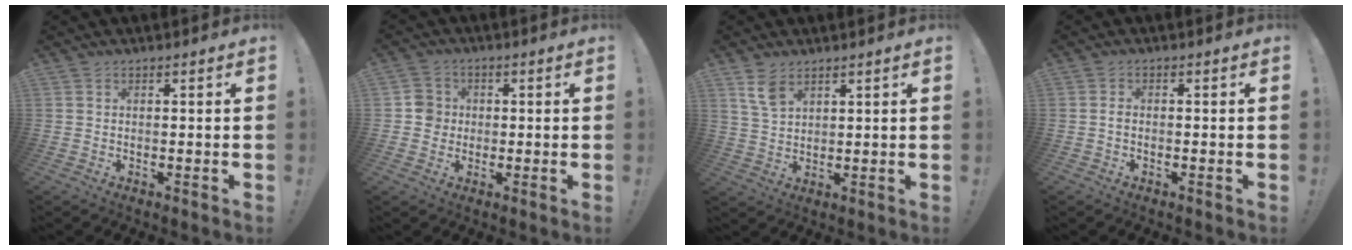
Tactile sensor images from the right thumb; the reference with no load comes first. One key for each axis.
{"total": 5.6, "fx": -0.4, "fy": 5.4, "fz": 1.4, "tx": -0.013, "ty": 0.011, "tz": -0.004}
{"total": 6.2, "fx": 3.9, "fy": 3.4, "fz": 3.5, "tx": -0.056, "ty": -0.016, "tz": 0.073}
{"total": 1.0, "fx": -0.5, "fy": 0.5, "fz": 0.7, "tx": -0.013, "ty": 0.005, "tz": -0.009}